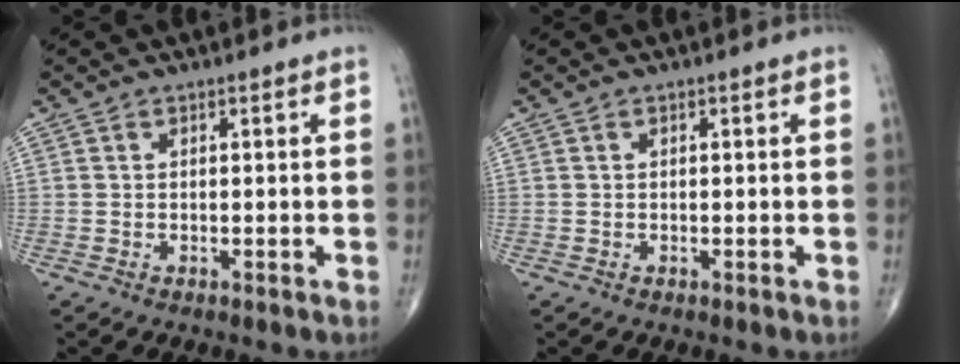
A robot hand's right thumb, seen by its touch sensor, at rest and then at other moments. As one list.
[{"total": 0.0}]